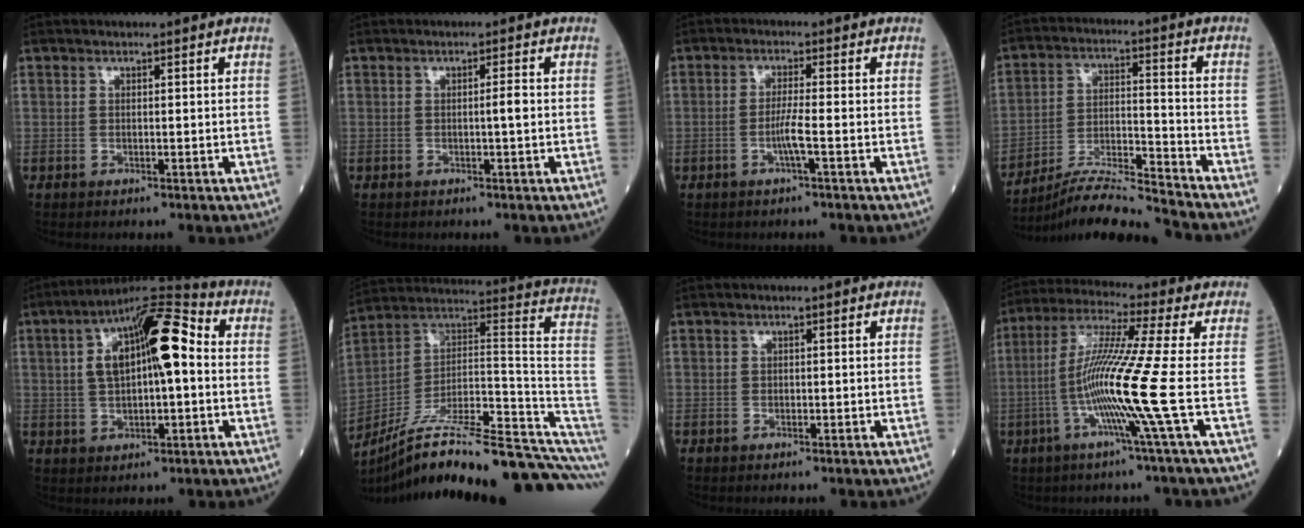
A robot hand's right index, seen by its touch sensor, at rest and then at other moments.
{"total": 1.3, "force": [-0.1, -0.1, 1.2], "torque": [-0.022, 0.001, 0.001]}
{"total": 2.7, "force": [-1.0, -0.5, 2.5], "torque": [-0.052, -0.002, -0.020]}
{"total": 11.8, "force": [-11.2, -1.8, 3.2], "torque": [-0.055, 0.006, -0.204]}
{"total": 13.7, "force": [2.2, 4.1, 12.9], "torque": [-0.224, 0.041, 0.031]}
{"total": 26.3, "force": [-20.4, 2.0, 16.5], "torque": [-0.171, 0.044, -0.316]}
{"total": 0.0}
{"total": 12.2, "force": [-3.0, -2.9, 11.5], "torque": [-0.224, -0.010, -0.065]}